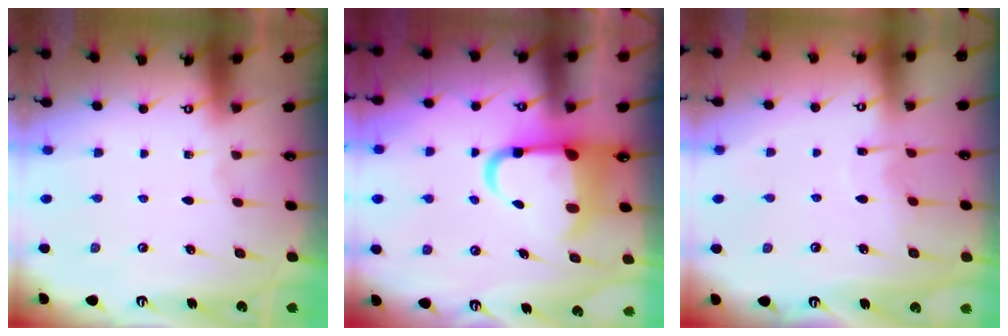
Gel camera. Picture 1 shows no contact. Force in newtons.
{"total": 8.4, "press": 8.2, "slide": 1.6}
{"total": 5.2, "press": 5.2, "slide": 0.2}